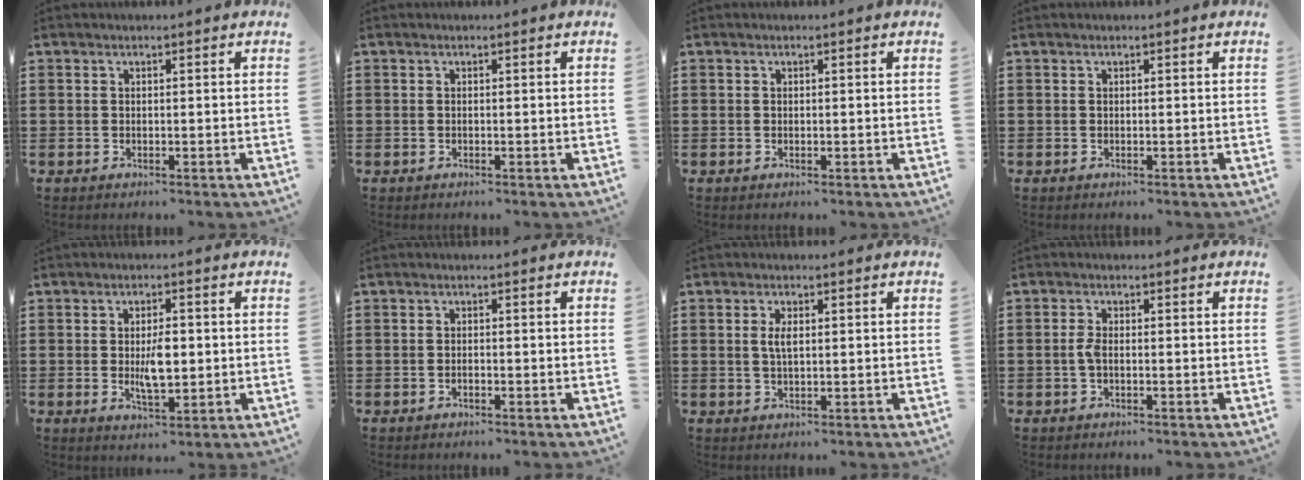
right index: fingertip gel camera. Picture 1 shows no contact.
{"total": 0.0}
{"total": 0.0}
{"total": 0.0}
{"total": 5.0, "force": [-0.2, 2.1, 4.6], "torque": [-0.083, -0.002, -0.007]}
{"total": 0.7, "force": [-0.5, 0.1, 0.4], "torque": [-0.010, -0.004, -0.008]}
{"total": 2.3, "force": [0.5, 0.8, 2.1], "torque": [-0.043, 0.005, 0.006]}
{"total": 2.1, "force": [-0.4, 0.7, 1.9], "torque": [-0.051, -0.004, -0.013]}